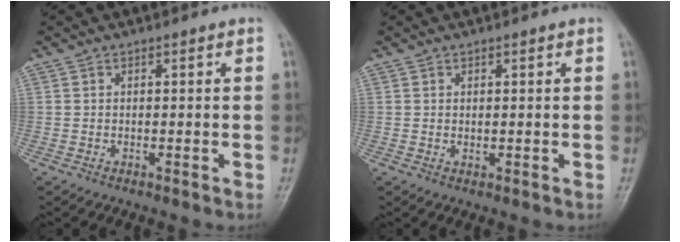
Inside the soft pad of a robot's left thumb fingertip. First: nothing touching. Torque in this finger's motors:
{"motor_torque": [0.01, -0.08, -0.11, -0.05, 0.00]}